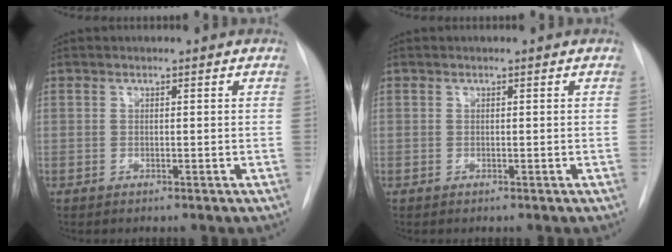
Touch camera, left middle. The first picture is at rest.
{"total": 0.0}